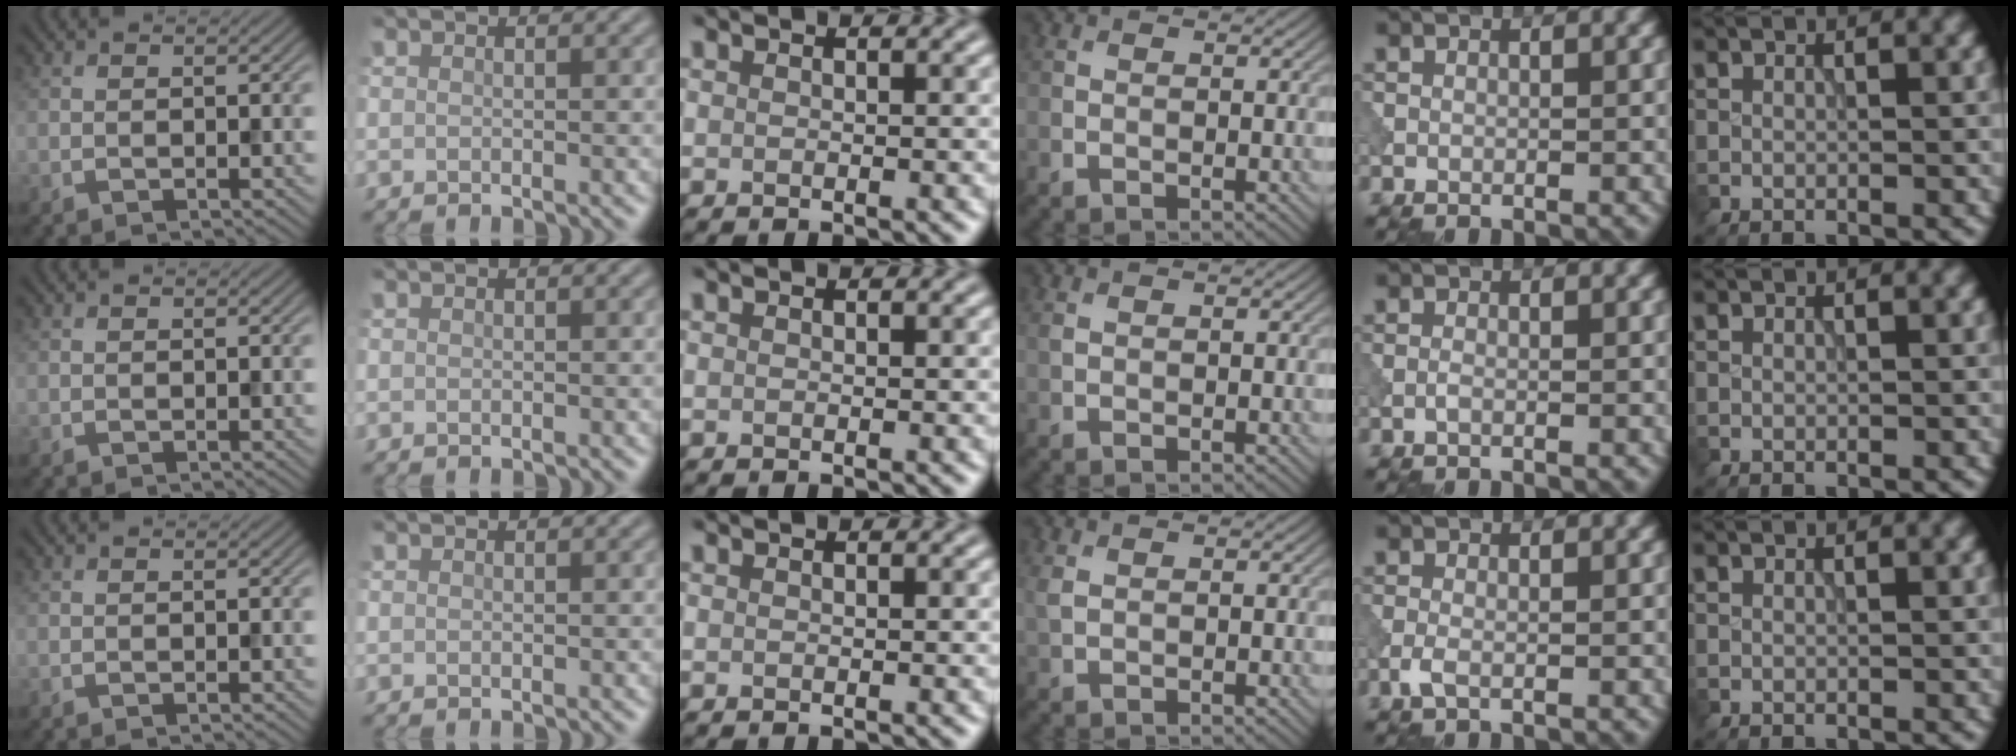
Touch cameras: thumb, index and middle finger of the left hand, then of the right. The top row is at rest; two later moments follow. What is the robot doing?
{"motion": "dispense", "object": "pipette"}